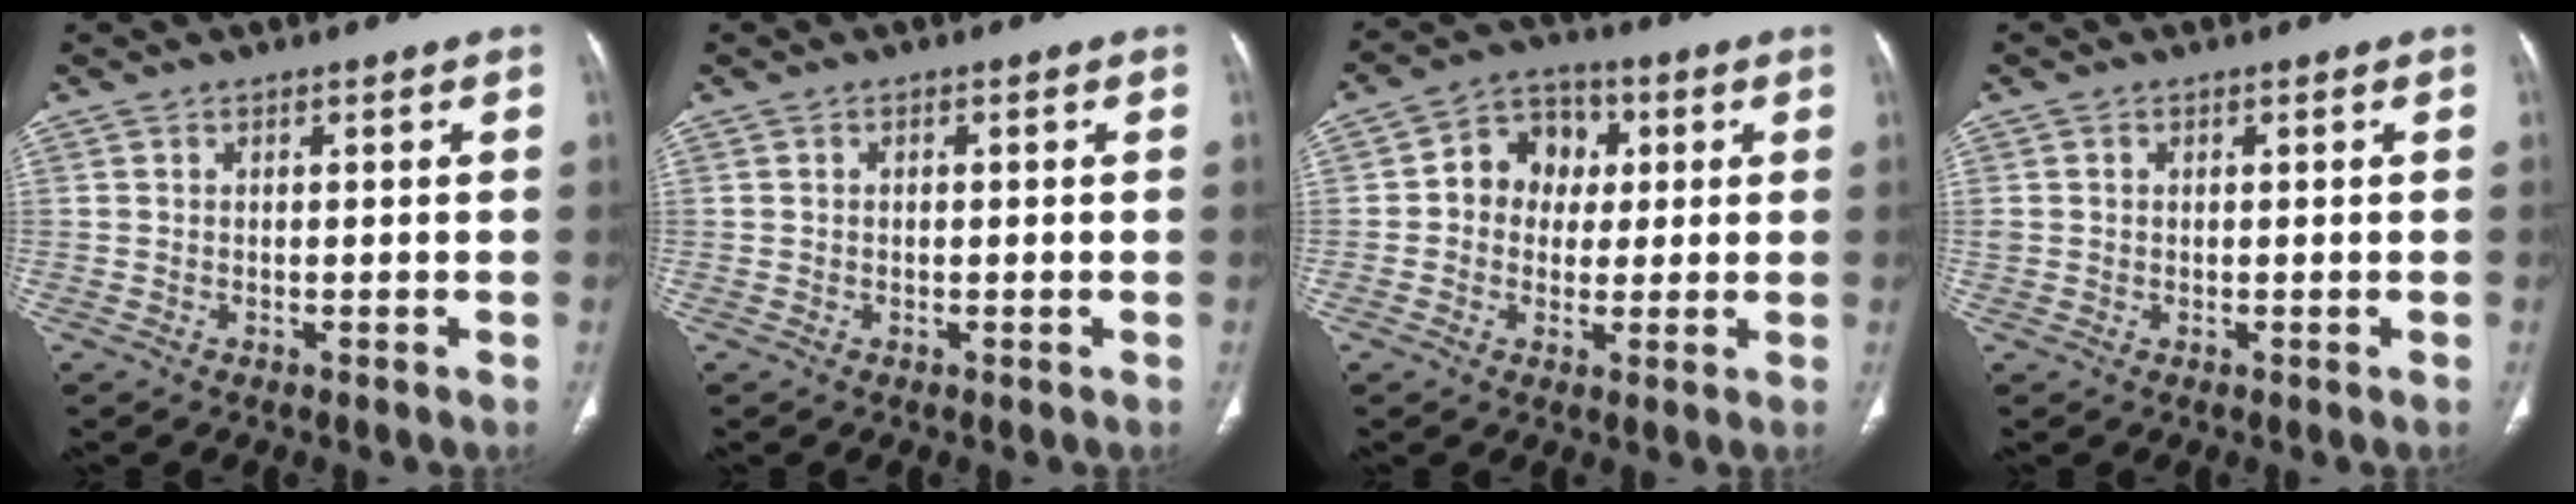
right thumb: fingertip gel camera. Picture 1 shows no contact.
{"total": 0.6, "force": [0.1, 0.3, 0.5], "torque": [-0.011, 0.003, 0.002]}
{"total": 9.3, "force": [1.3, 7.8, 4.8], "torque": [-0.035, 0.013, 0.009]}
{"total": 1.2, "force": [0.3, 1.1, 0.5], "torque": [-0.006, 0.003, 0.008]}